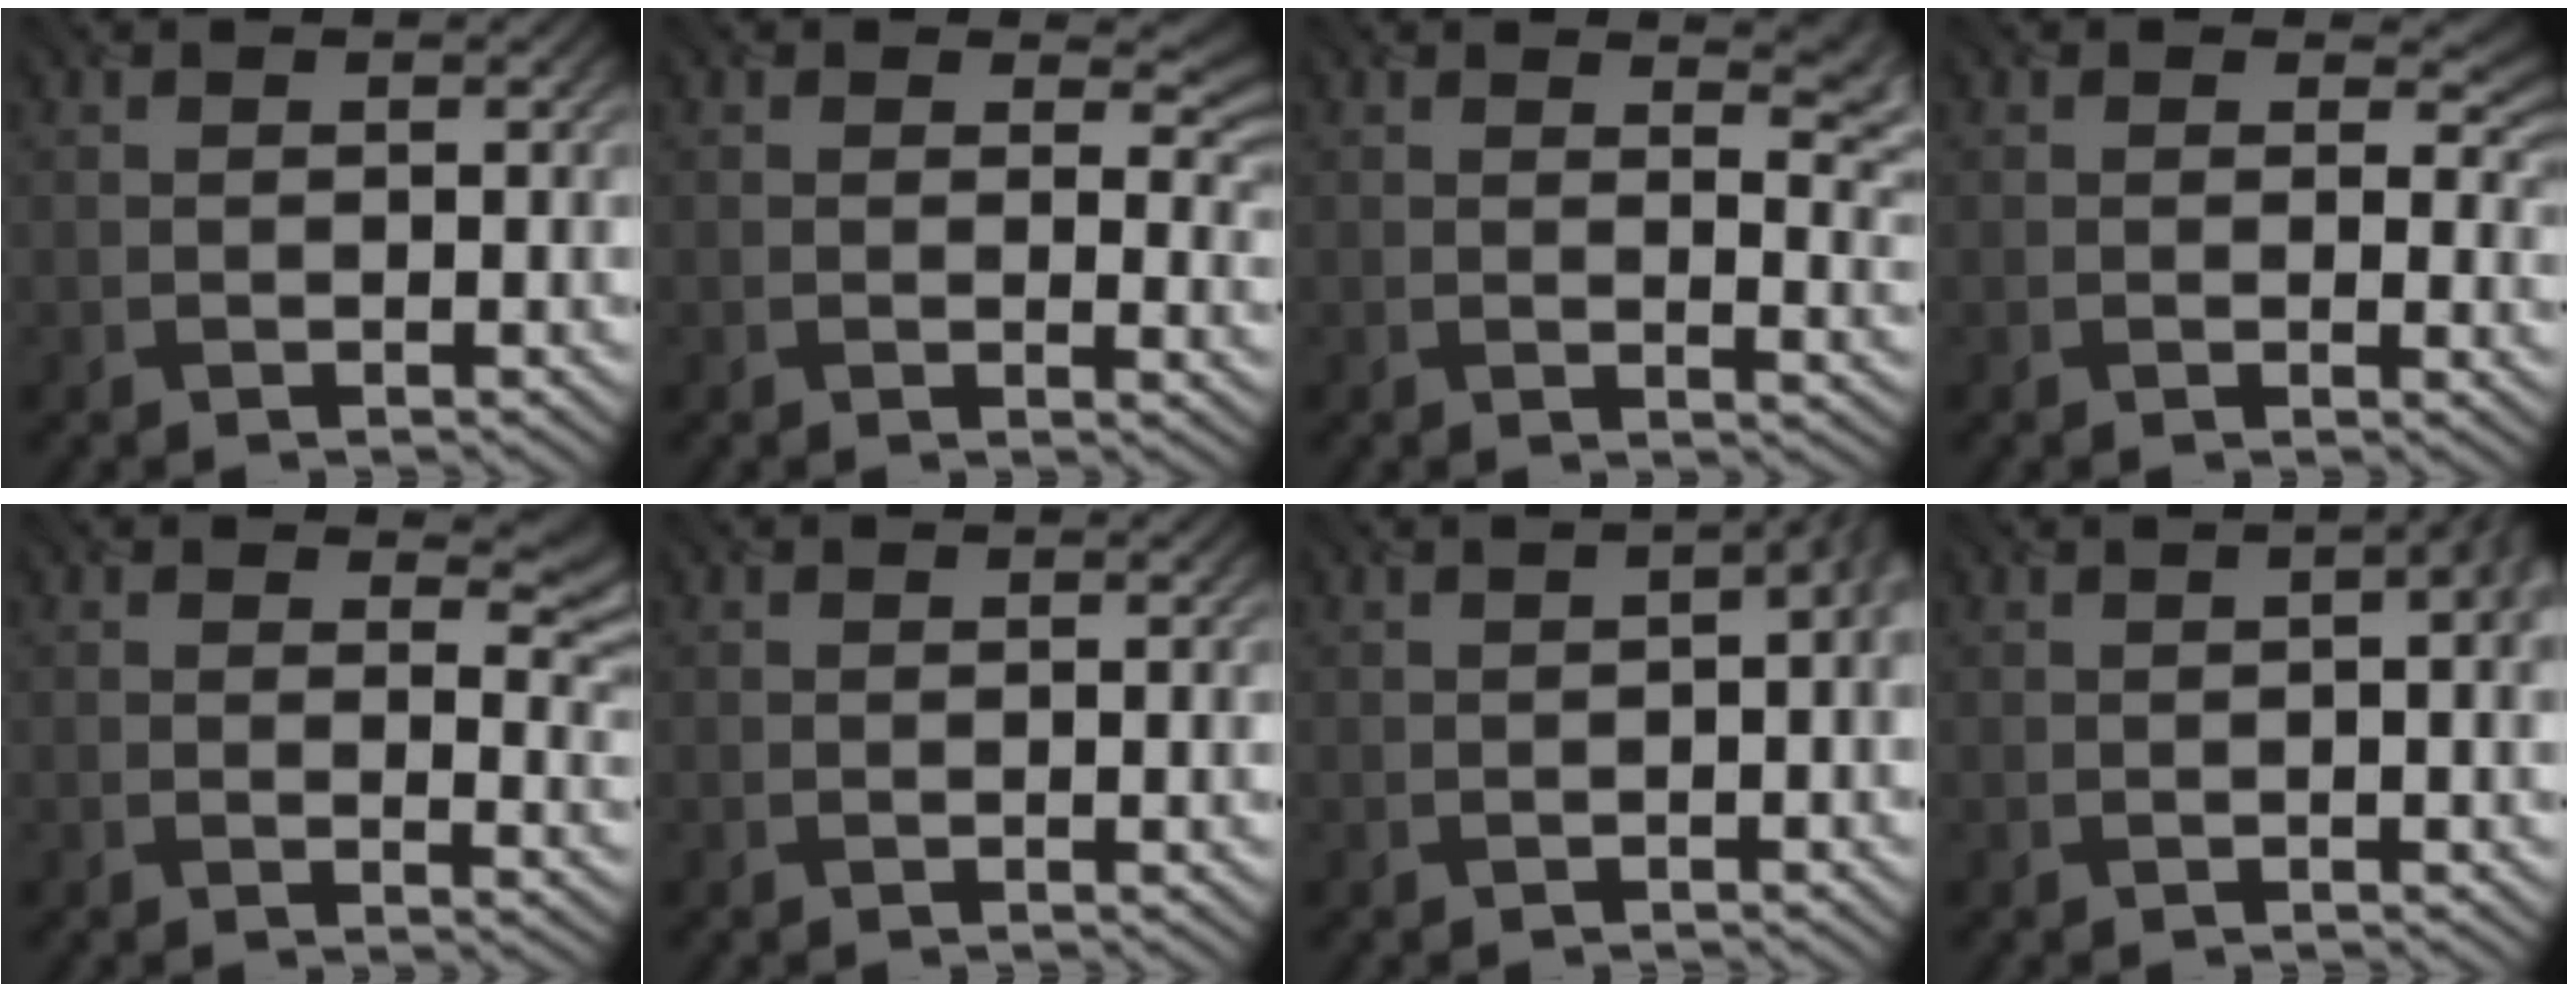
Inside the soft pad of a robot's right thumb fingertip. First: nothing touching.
{"total": 4.2, "force": [2.1, 2.5, 2.7], "torque": [-0.036, -0.011, 0.028]}
{"total": 5.3, "force": [3.7, 2.0, 3.3], "torque": [-0.037, -0.005, 0.056]}
{"total": 3.5, "force": [1.2, 2.5, 2.2], "torque": [-0.030, -0.013, 0.012]}
{"total": 4.9, "force": [3.2, 2.3, 3.0], "torque": [-0.033, -0.008, 0.044]}
{"total": 0.0}
{"total": 4.2, "force": [-0.4, 1.9, 3.7], "torque": [-0.043, -0.007, 0.008]}
{"total": 3.9, "force": [0.4, 1.2, 3.7], "torque": [-0.043, 0.002, 0.016]}